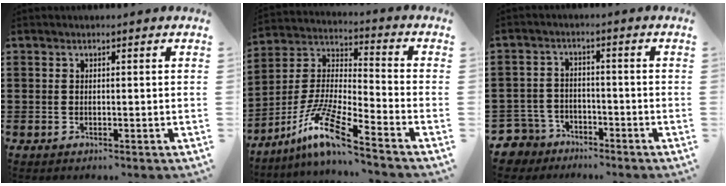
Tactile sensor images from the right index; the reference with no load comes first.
{"total": 11.2, "force": [-8.2, 0.8, 7.5], "torque": [-0.177, -0.011, -0.171]}
{"total": 4.1, "force": [-3.7, 1.8, 0.1], "torque": [-0.035, -0.005, -0.085]}